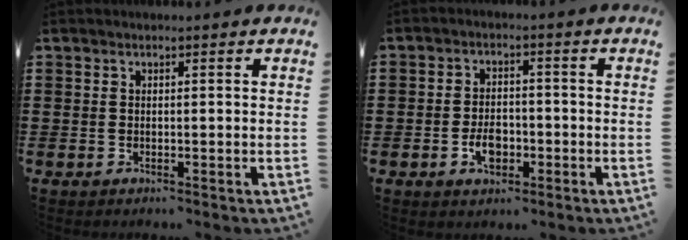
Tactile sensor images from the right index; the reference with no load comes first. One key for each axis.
{"total": 4.1, "fx": -1.4, "fy": 2.6, "fz": 2.8, "tx": -0.058, "ty": 0.002, "tz": -0.027}